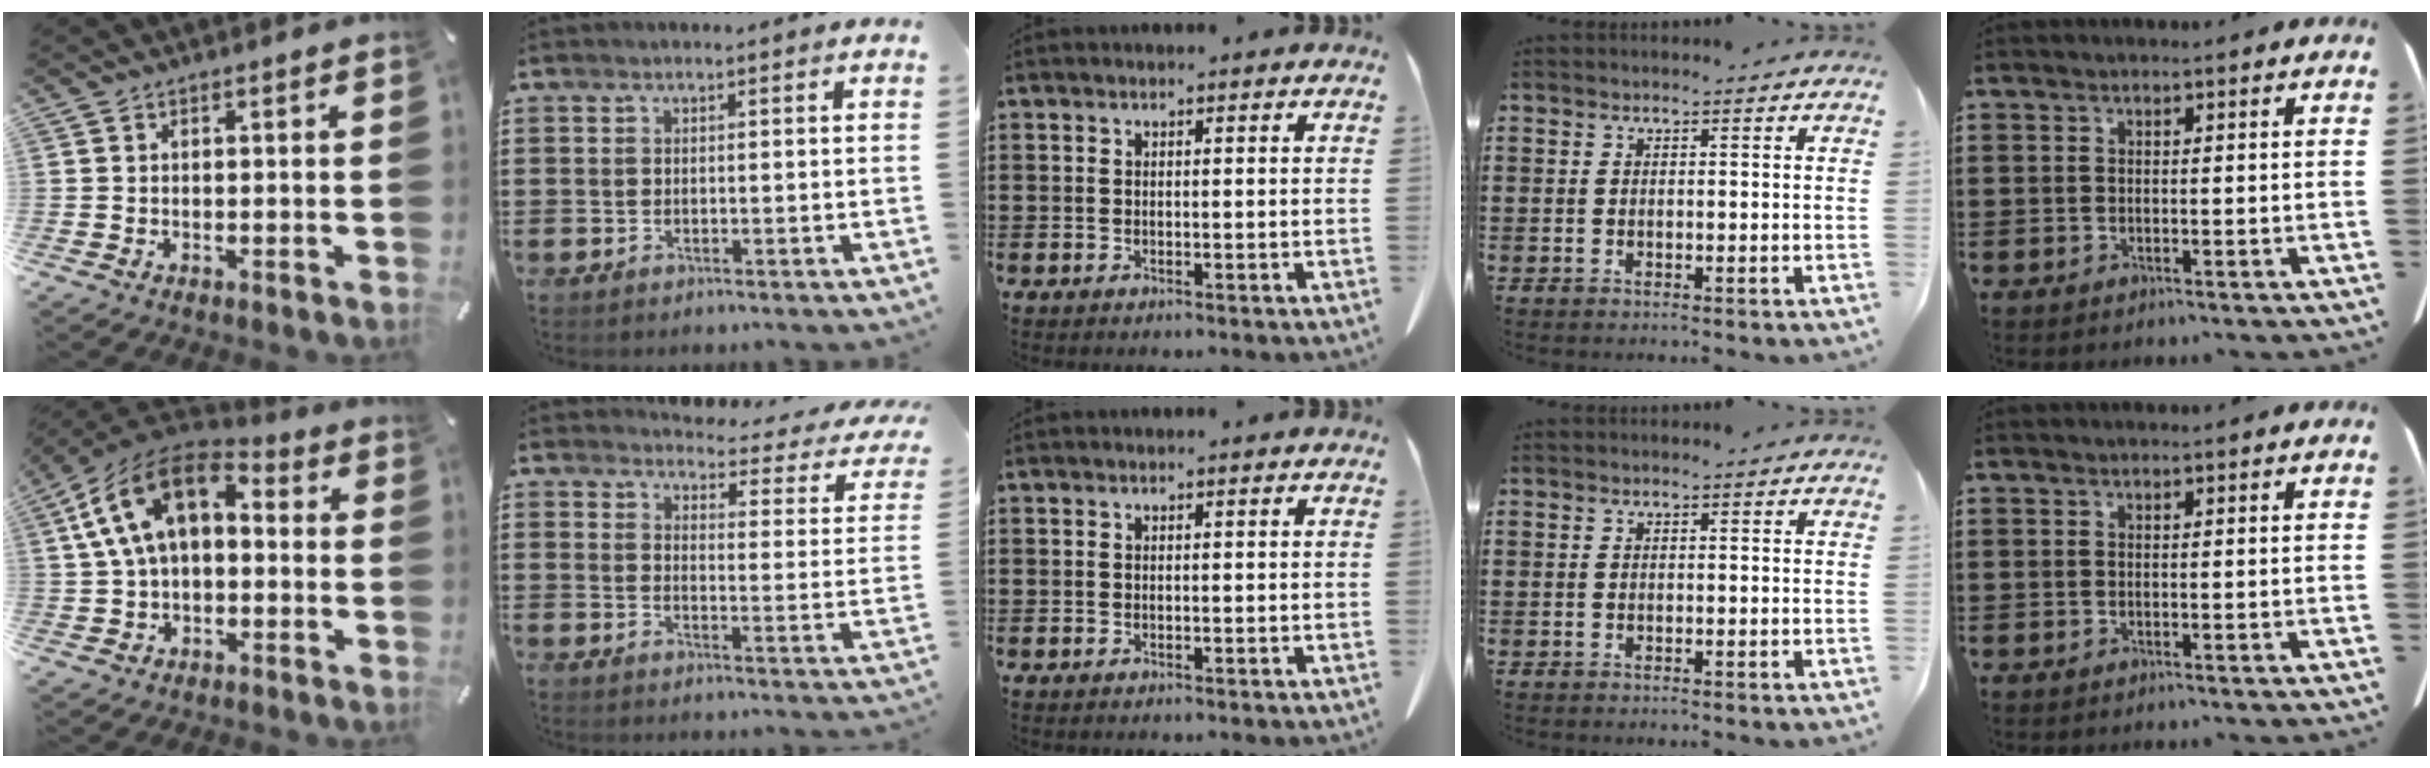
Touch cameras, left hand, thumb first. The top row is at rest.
{"thumb": {"total": 15.0, "force": [2.9, 9.9, 10.8], "torque": [-0.227, 0.002, 0.049]}, "index": {"total": 3.2, "force": [2.9, 0.4, 1.3], "torque": [-0.039, -0.027, 0.040]}}